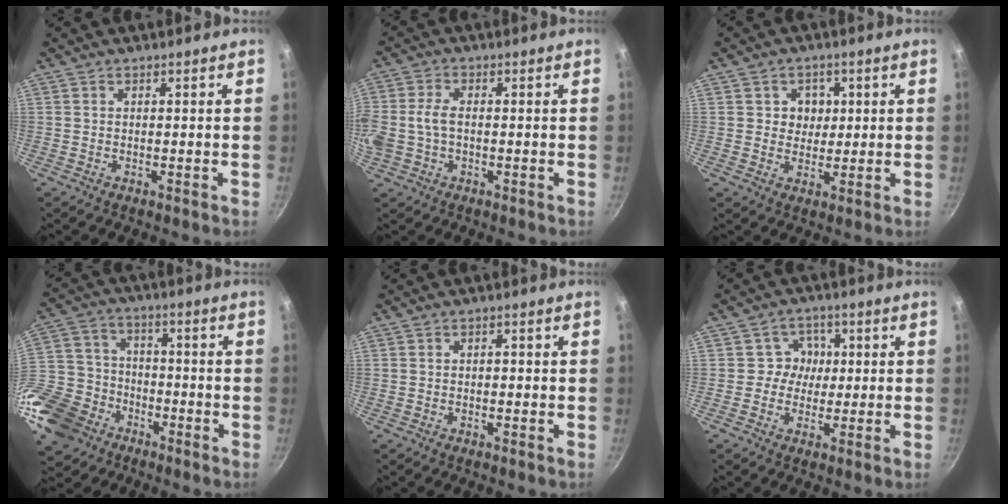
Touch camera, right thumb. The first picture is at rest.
{"total": 7.5, "force": [-0.5, 4.8, 5.7], "torque": [-0.142, 0.016, -0.010]}
{"total": 4.6, "force": [1.1, 4.0, 1.9], "torque": [0.004, -0.001, 0.014]}
{"total": 18.4, "force": [-10.4, 13.2, 7.6], "torque": [-0.174, 0.039, -0.193]}
{"total": 0.7, "force": [-0.1, 0.5, 0.5], "torque": [-0.001, 0.003, -0.006]}
{"total": 4.7, "force": [0.2, 4.5, 1.3], "torque": [0.020, 0.012, -0.006]}